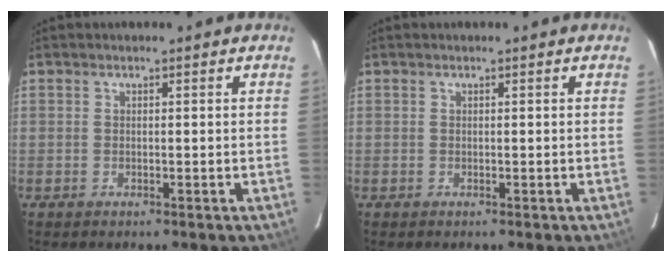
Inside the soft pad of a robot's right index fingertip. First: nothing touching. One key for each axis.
{"total": 0.0}